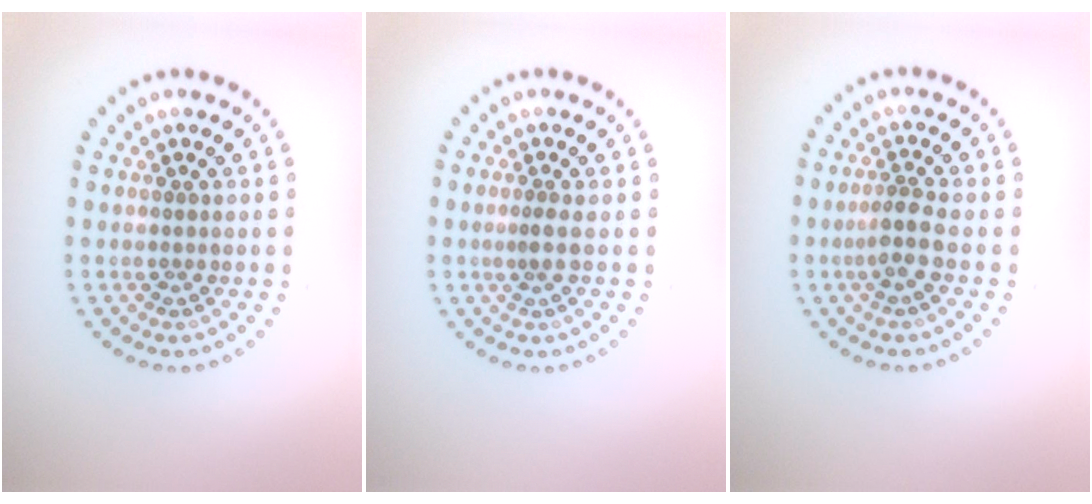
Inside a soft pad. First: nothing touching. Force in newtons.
{"total": 0.9, "press": 0.5, "slide": 0.7}
{"total": 2.1, "press": 1.6, "slide": 1.4}